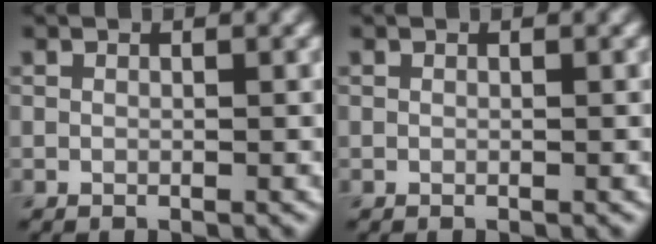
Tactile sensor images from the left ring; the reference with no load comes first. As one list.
[{"total": 0.0}]